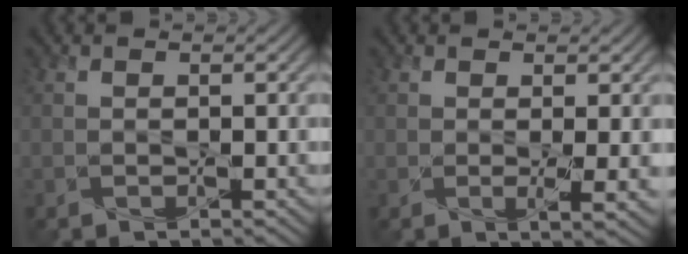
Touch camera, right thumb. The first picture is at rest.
{"total": 2.1, "force": [0.6, 0.2, 2.0], "torque": [-0.037, -0.004, 0.010]}